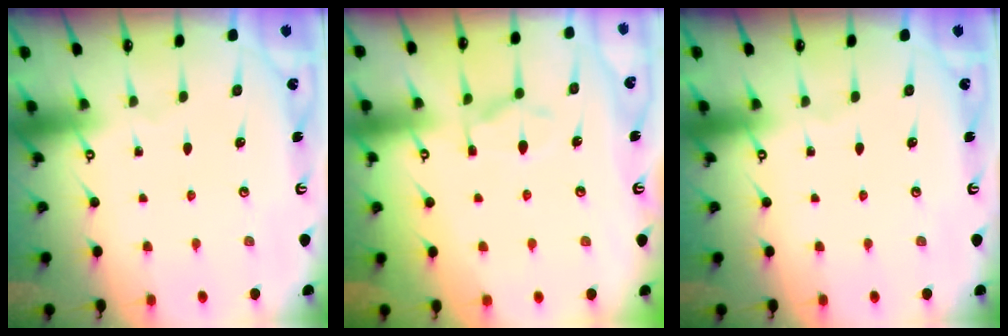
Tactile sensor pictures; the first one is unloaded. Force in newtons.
{"total": 2.6, "press": 2.3, "slide": 1.2}
{"total": 0.0}